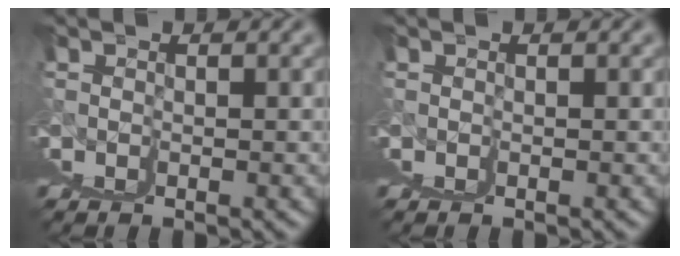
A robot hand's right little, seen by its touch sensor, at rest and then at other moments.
{"total": 0.0}